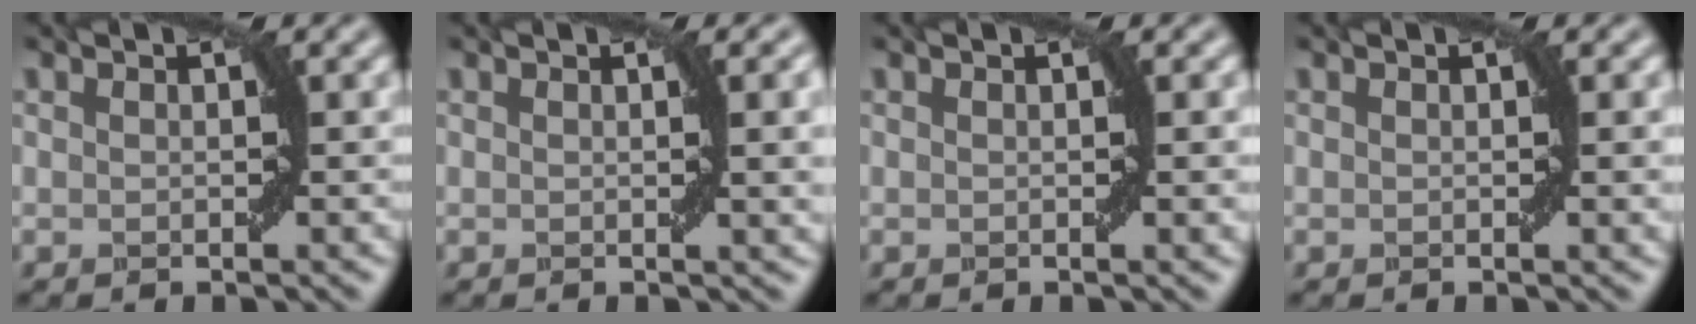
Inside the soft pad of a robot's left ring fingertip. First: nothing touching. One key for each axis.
{"total": 3.2, "fx": 0.6, "fy": 0.7, "fz": 3.0, "tx": -0.033, "ty": 0.003, "tz": 0.010}
{"total": 0.9, "fx": 0.1, "fy": 0.0, "fz": 0.9, "tx": -0.010, "ty": 0.000, "tz": 0.002}
{"total": 0.9, "fx": 0.1, "fy": 0.0, "fz": 0.9, "tx": -0.010, "ty": 0.000, "tz": 0.002}